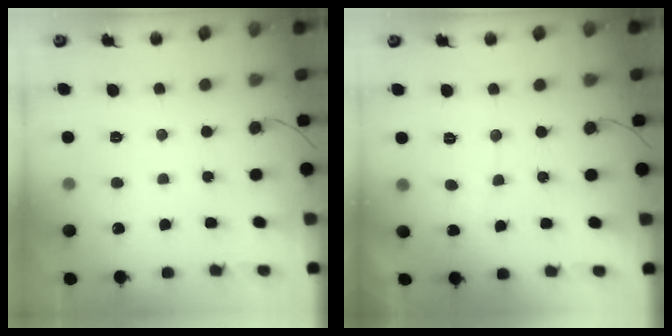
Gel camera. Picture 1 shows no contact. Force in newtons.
{"total": 3.2, "press": 3.2, "slide": 0.1}